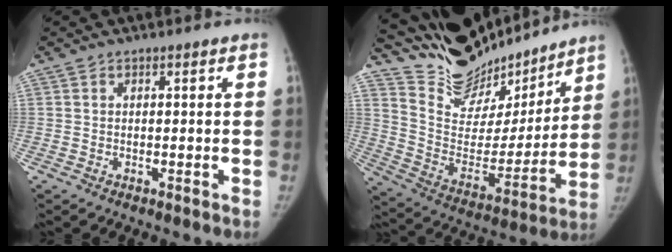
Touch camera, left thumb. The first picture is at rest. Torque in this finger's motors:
{"motor_torque": [2.46, -0.40, 1.25, -1.52, 0.03]}